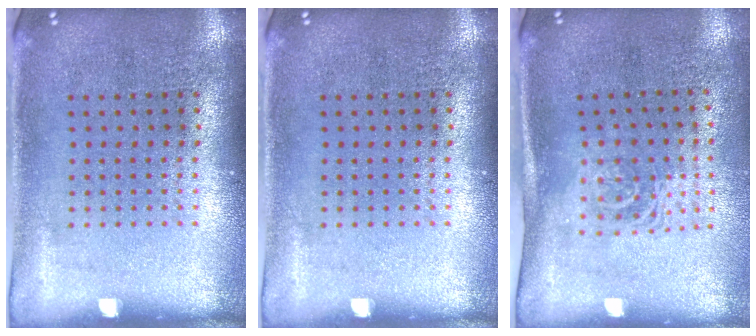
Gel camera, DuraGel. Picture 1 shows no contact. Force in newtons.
{"total": 0.0}
{"total": 1.7, "press": 1.2, "slide": 1.1}